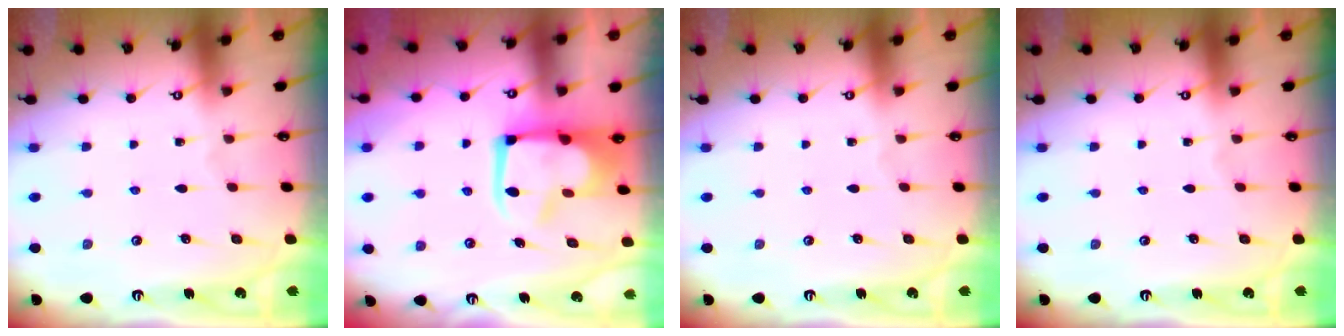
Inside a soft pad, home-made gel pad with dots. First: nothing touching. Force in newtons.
{"total": 13.9, "press": 13.9, "slide": 1.2}
{"total": 0.0}
{"total": 0.0}